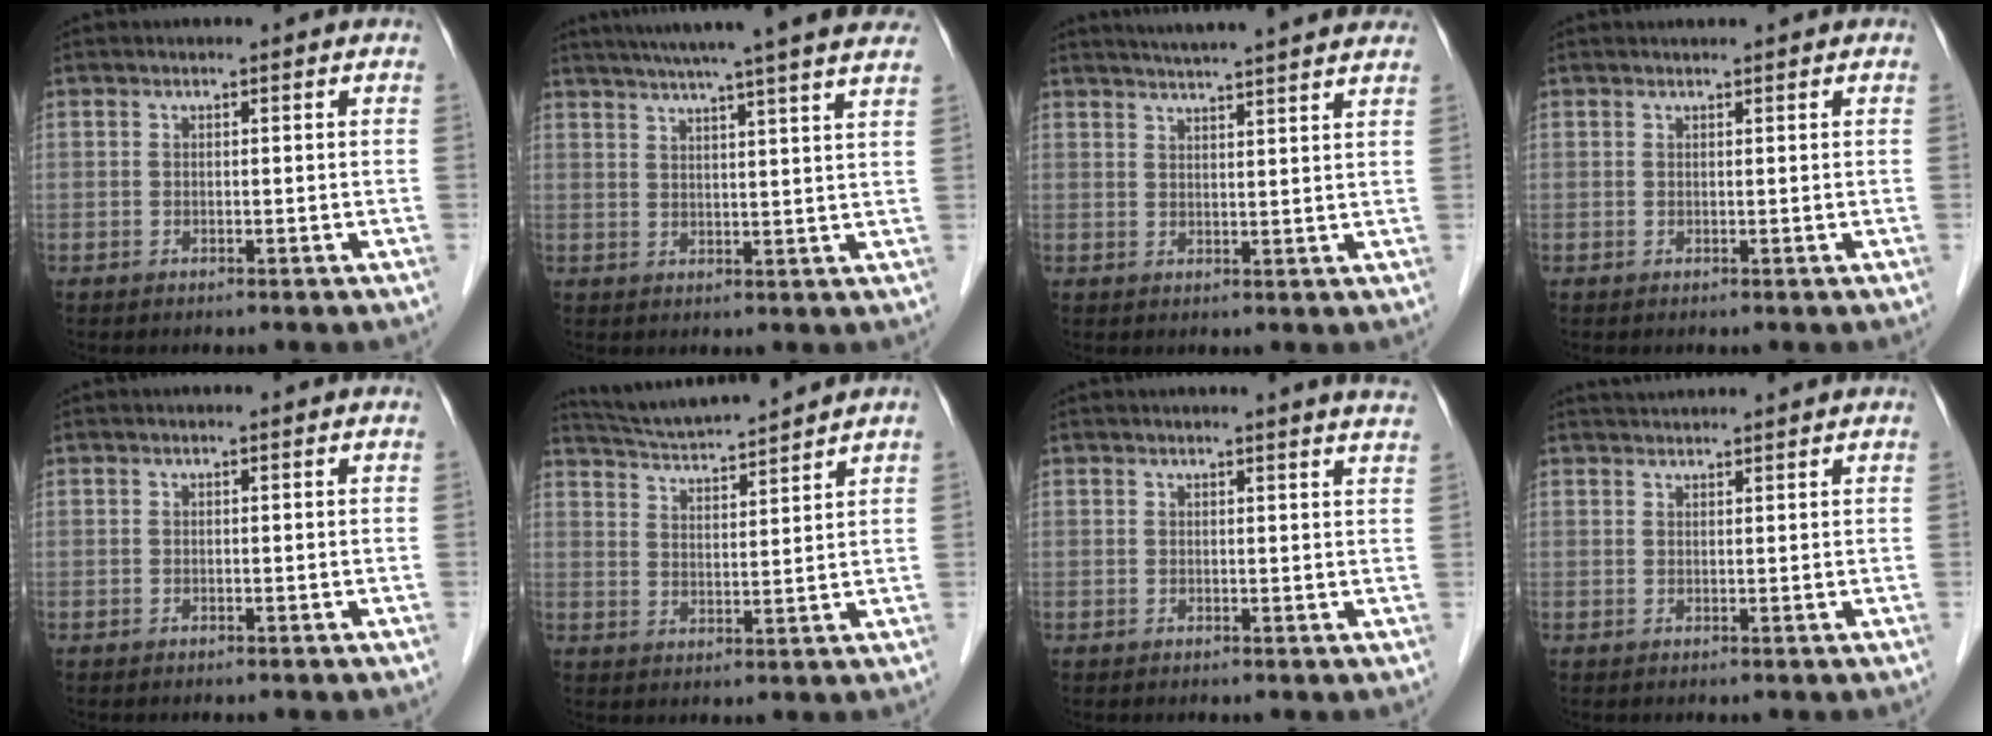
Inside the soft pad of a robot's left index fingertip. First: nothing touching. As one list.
[{"total": 19.5, "force": [16.7, -0.6, 10.2], "torque": [-0.164, 0.010, 0.210]}, {"total": 14.6, "force": [13.1, 0.1, 6.4], "torque": [-0.102, 0.014, 0.163]}, {"total": 0.7, "force": [0.7, 0.0, 0.2], "torque": [-0.007, 0.007, 0.012]}, {"total": 0.0}, {"total": 9.6, "force": [9.1, -0.6, 3.0], "torque": [-0.061, 0.015, 0.158]}, {"total": 6.1, "force": [5.7, -0.5, 2.1], "torque": [-0.021, -0.005, 0.042]}, {"total": 3.8, "force": [3.7, -0.4, 0.7], "torque": [-0.009, 0.029, 0.060]}]